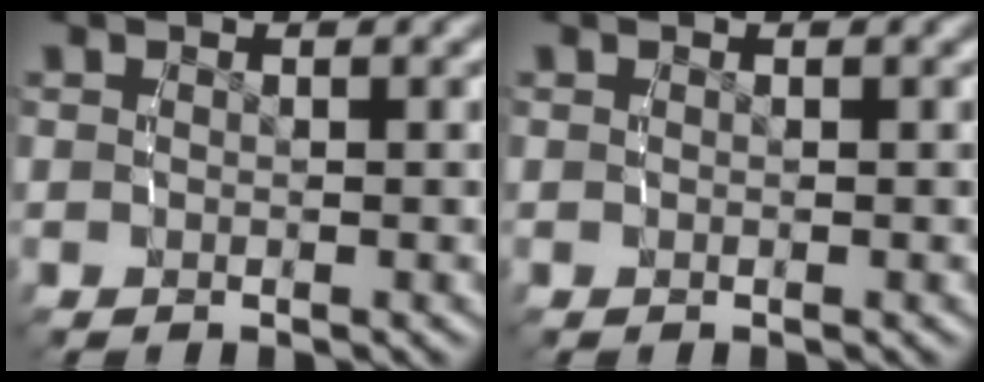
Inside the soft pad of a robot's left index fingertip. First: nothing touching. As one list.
[{"total": 0.0}]